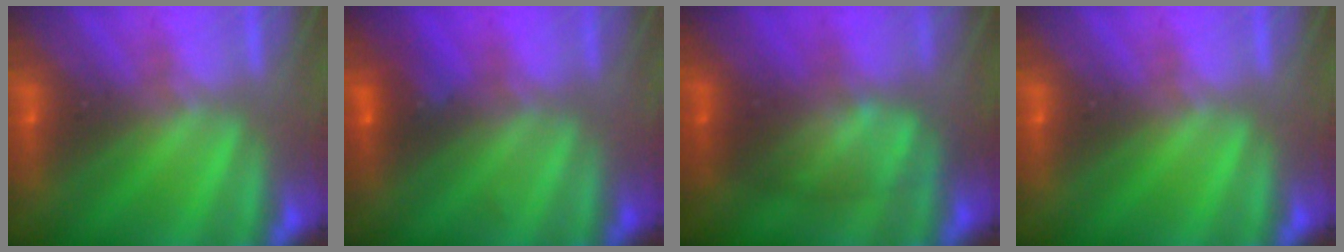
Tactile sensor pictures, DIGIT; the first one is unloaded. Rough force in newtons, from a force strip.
{"total": 2.3}
{"total": 2.3}
{"total": 0.0}